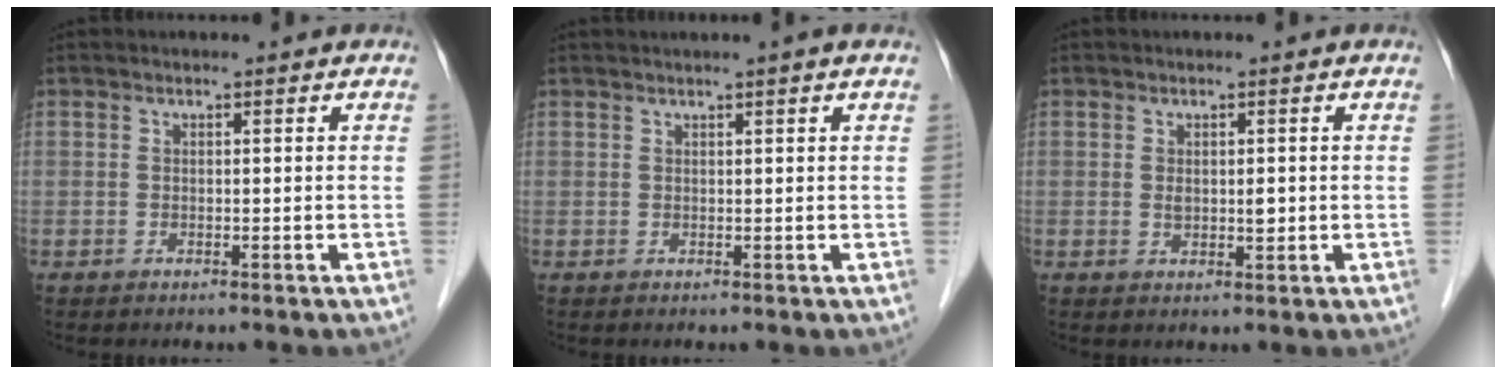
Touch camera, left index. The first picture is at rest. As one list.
[{"total": 1.8, "force": [1.4, -0.4, 1.1], "torque": [-0.020, 0.011, 0.026]}, {"total": 1.9, "force": [0.3, 0.6, 1.8], "torque": [-0.031, -0.003, 0.006]}]